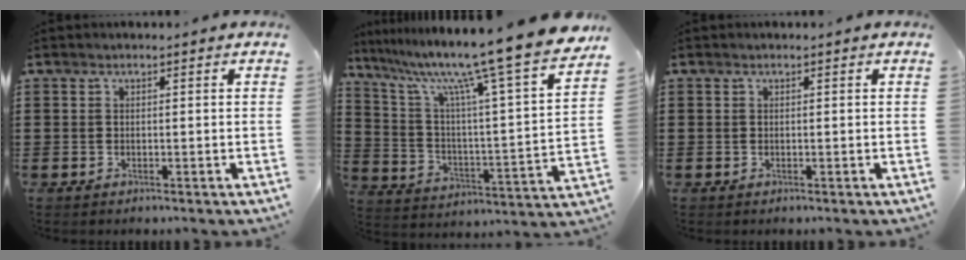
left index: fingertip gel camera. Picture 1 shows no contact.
{"total": 12.7, "force": [10.5, -0.7, 7.1], "torque": [-0.160, -0.086, 0.162]}
{"total": 0.0}